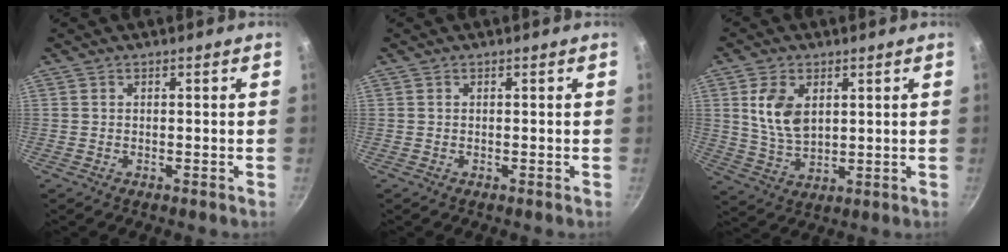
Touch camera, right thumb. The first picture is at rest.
{"total": 0.0}
{"total": 9.0, "force": [2.7, 5.6, 6.5], "torque": [-0.117, -0.019, 0.058]}